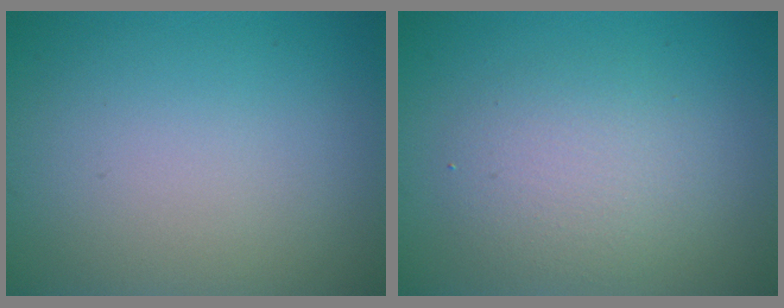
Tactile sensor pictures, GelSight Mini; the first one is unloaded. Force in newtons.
{"total": 3.3, "press": 3.3, "slide": 0.1}